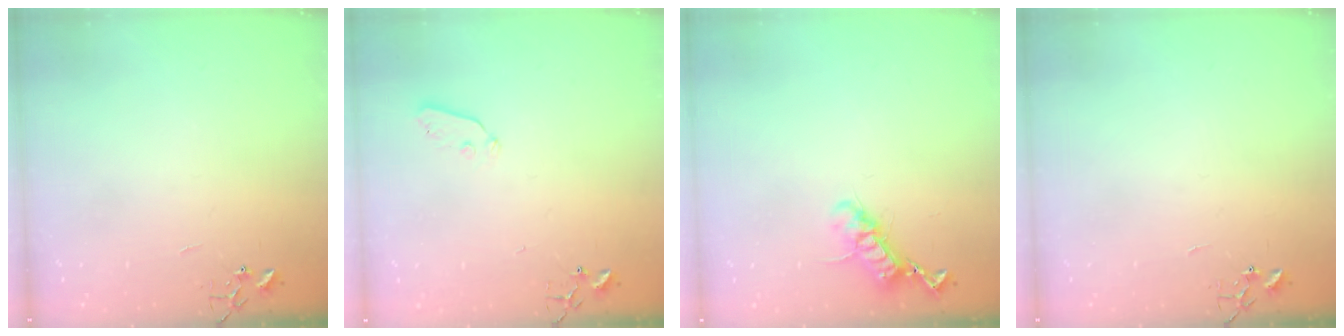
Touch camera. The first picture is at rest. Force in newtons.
{"total": 3.2, "press": 3.2, "slide": 0.5}
{"total": 12.3, "press": 12.3, "slide": 0.6}
{"total": 0.0}